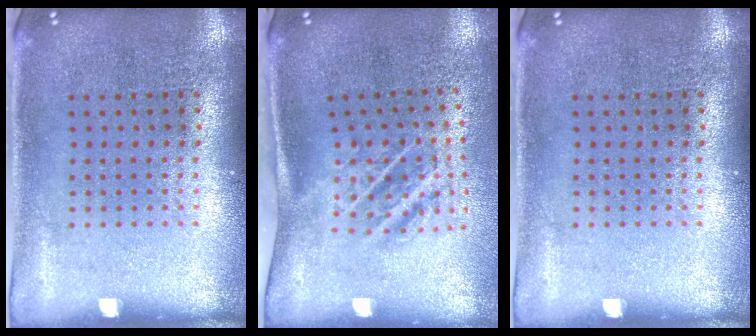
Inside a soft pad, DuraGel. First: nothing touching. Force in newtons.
{"total": 1.9, "press": 1.2, "slide": 1.5}
{"total": 0.0}